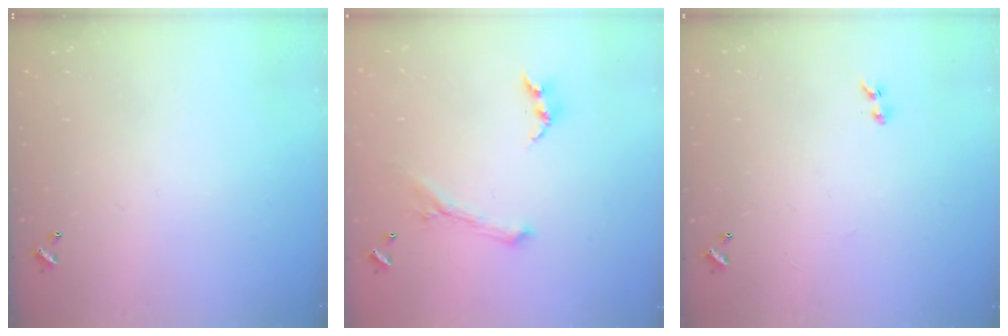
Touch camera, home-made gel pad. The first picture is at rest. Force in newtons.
{"total": 0.0}
{"total": 1.3, "press": 1.1, "slide": 0.7}